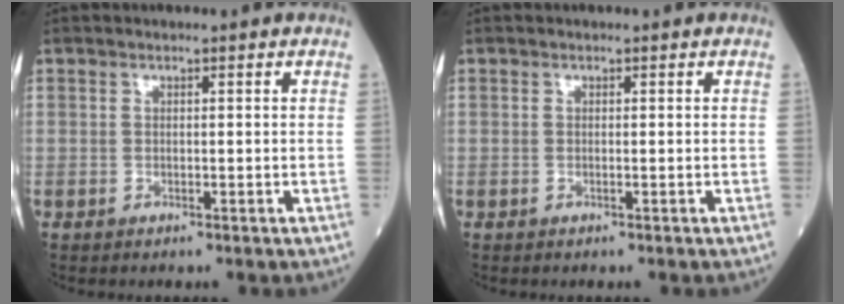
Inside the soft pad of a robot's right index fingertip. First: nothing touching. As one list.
[{"total": 0.0}]